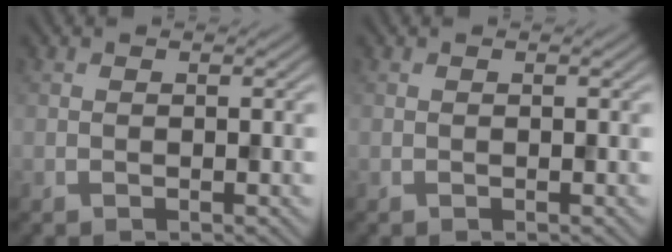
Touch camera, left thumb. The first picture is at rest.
{"total": 0.0}